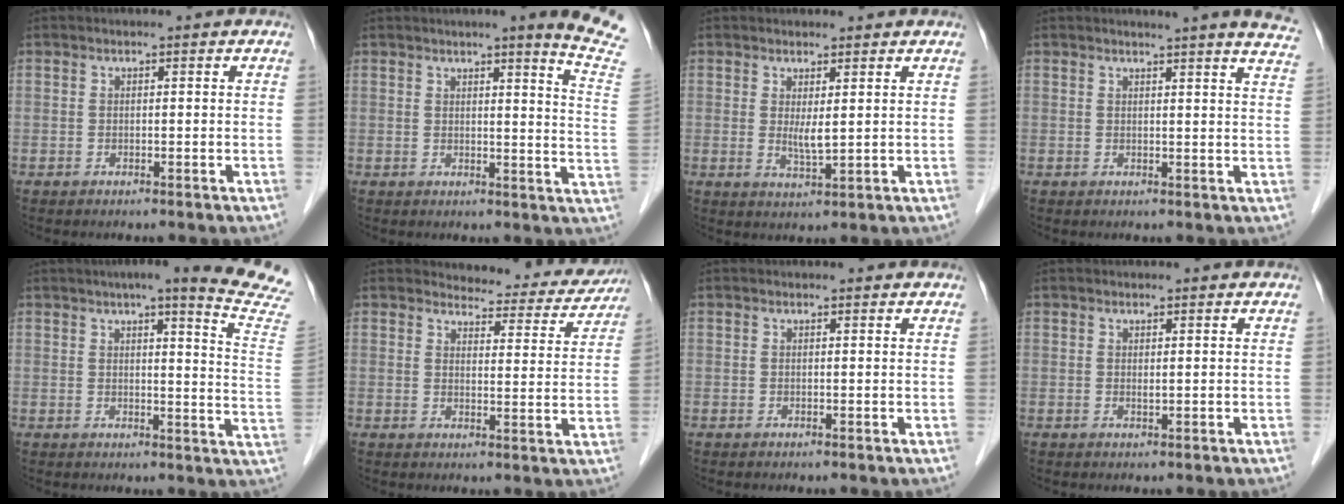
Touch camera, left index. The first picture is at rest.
{"total": 10.6, "force": [8.8, -1.5, 5.6], "torque": [-0.063, -0.062, 0.075]}
{"total": 2.6, "force": [0.8, 0.5, 2.4], "torque": [-0.050, -0.008, 0.020]}
{"total": 12.0, "force": [11.1, 0.3, 4.5], "torque": [-0.044, -0.038, 0.105]}
{"total": 16.9, "force": [14.3, -0.6, 9.1], "torque": [-0.113, -0.062, 0.150]}
{"total": 11.3, "force": [10.9, 2.7, 1.0], "torque": [0.009, -0.025, 0.110]}
{"total": 1.3, "force": [1.2, 0.3, 0.1], "torque": [-0.011, 0.008, 0.013]}
{"total": 0.6, "force": [0.4, 0.2, 0.4], "torque": [-0.012, -0.004, 0.006]}